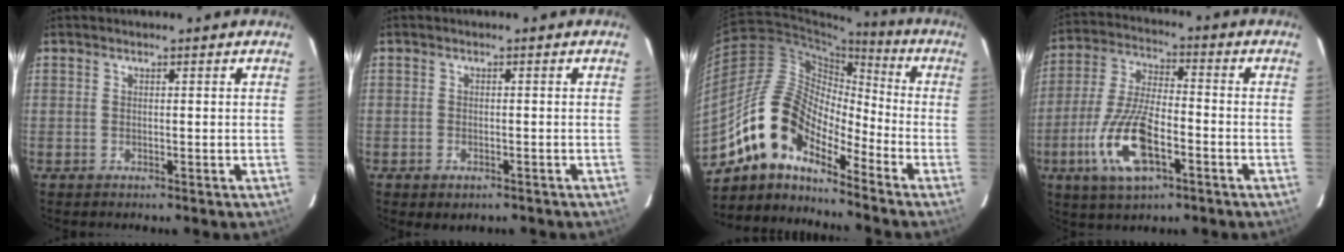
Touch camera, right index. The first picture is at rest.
{"total": 2.5, "force": [-1.5, 1.6, 1.3], "torque": [-0.026, -0.005, -0.019]}
{"total": 13.3, "force": [-10.1, 5.4, 6.6], "torque": [-0.113, 0.018, -0.205]}
{"total": 14.7, "force": [-5.8, 5.6, 12.3], "torque": [-0.266, -0.010, -0.107]}